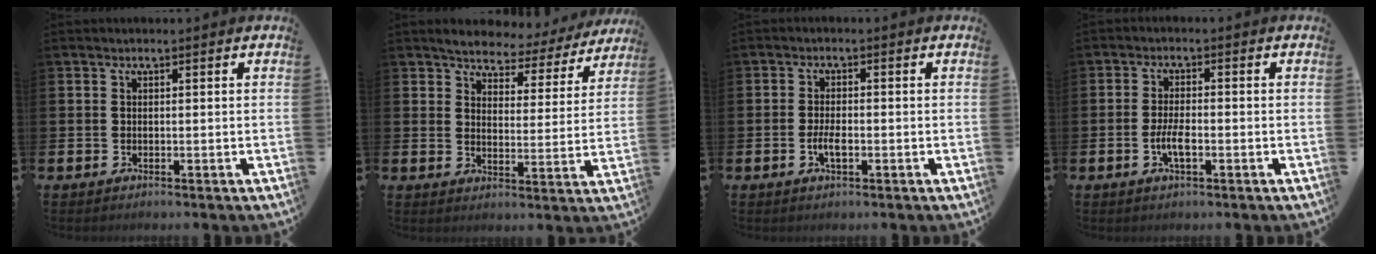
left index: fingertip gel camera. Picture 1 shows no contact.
{"total": 4.0, "force": [3.8, 1.2, 0.2], "torque": [-0.026, -0.034, 0.059]}
{"total": 2.5, "force": [-0.7, 0.9, 2.3], "torque": [-0.042, 0.000, -0.013]}
{"total": 3.2, "force": [-1.0, 1.1, 2.9], "torque": [-0.058, 0.001, -0.020]}